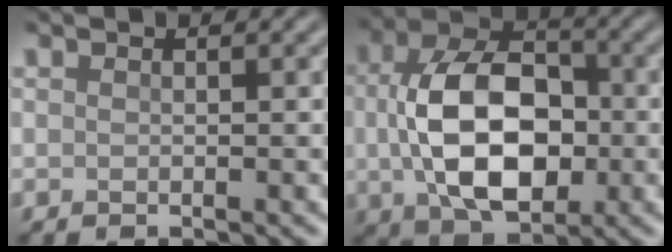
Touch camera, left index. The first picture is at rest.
{"total": 10.8, "force": [-0.3, 6.8, 8.4], "torque": [-0.159, -0.003, -0.002]}